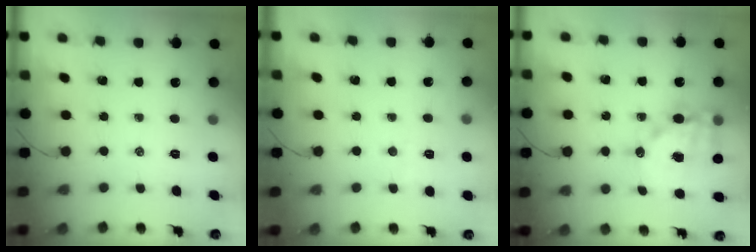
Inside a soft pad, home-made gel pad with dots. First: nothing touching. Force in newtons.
{"total": 3.1, "press": 2.9, "slide": 0.9}
{"total": 15.3, "press": 14.9, "slide": 3.2}